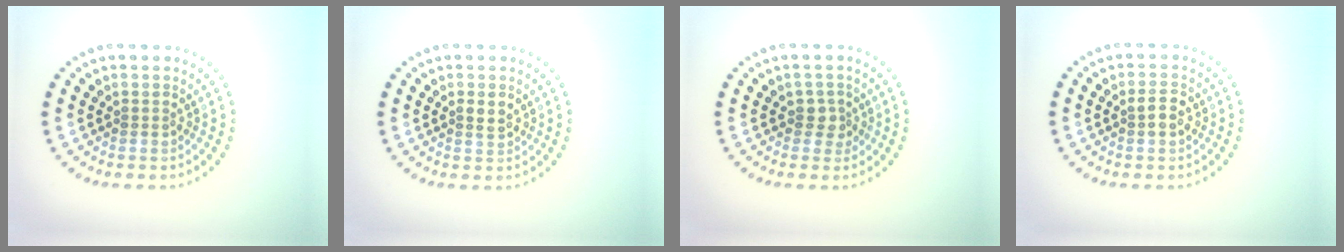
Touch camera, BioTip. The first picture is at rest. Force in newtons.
{"total": 1.3, "press": 1.3, "slide": 0.1}
{"total": 1.7, "press": 1.5, "slide": 0.7}
{"total": 1.8, "press": 1.7, "slide": 0.3}